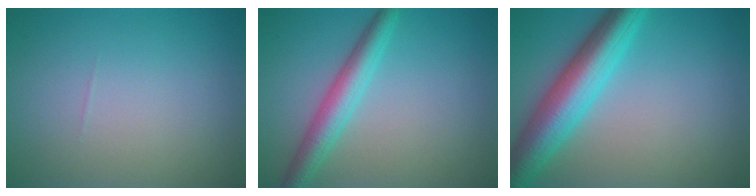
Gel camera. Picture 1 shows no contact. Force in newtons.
{"total": 3.9, "press": 3.9, "slide": 0.1}
{"total": 7.5, "press": 7.5, "slide": 0.2}